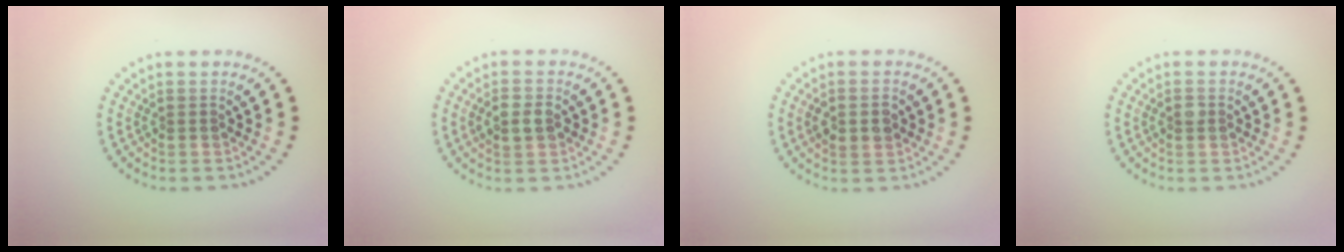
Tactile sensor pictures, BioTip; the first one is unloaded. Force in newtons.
{"total": 2.2, "press": 2.2, "slide": 0.1}
{"total": 2.8, "press": 2.8, "slide": 0.2}
{"total": 0.9, "press": 0.9, "slide": 0.2}